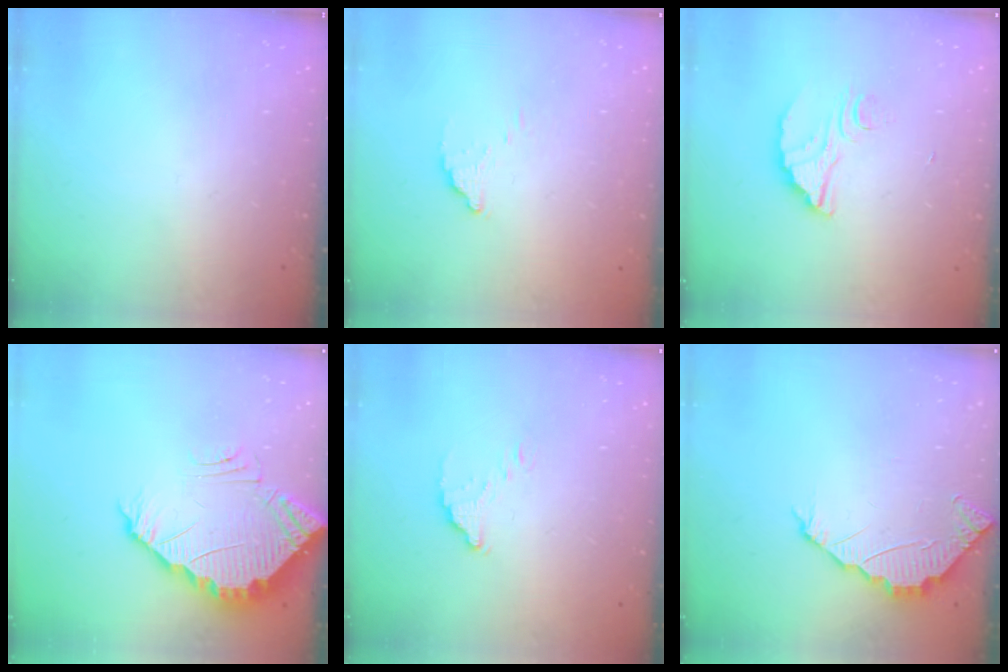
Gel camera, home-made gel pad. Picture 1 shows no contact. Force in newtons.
{"total": 2.8, "press": 2.8, "slide": 0.0}
{"total": 5.1, "press": 5.1, "slide": 0.4}
{"total": 4.0, "press": 3.9, "slide": 0.3}
{"total": 4.3, "press": 4.3, "slide": 0.1}
{"total": 2.4, "press": 2.4, "slide": 0.2}